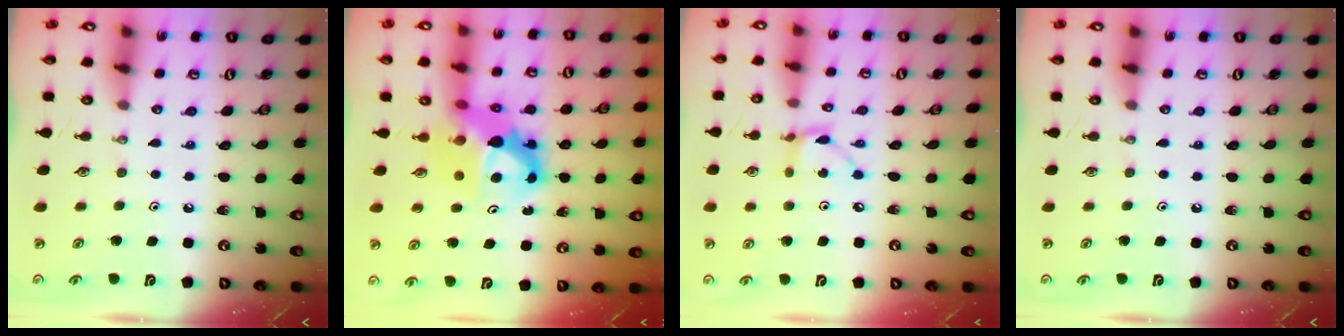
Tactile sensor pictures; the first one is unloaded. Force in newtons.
{"total": 9.7, "press": 9.7, "slide": 0.8}
{"total": 5.1, "press": 5.1, "slide": 0.2}
{"total": 0.0}